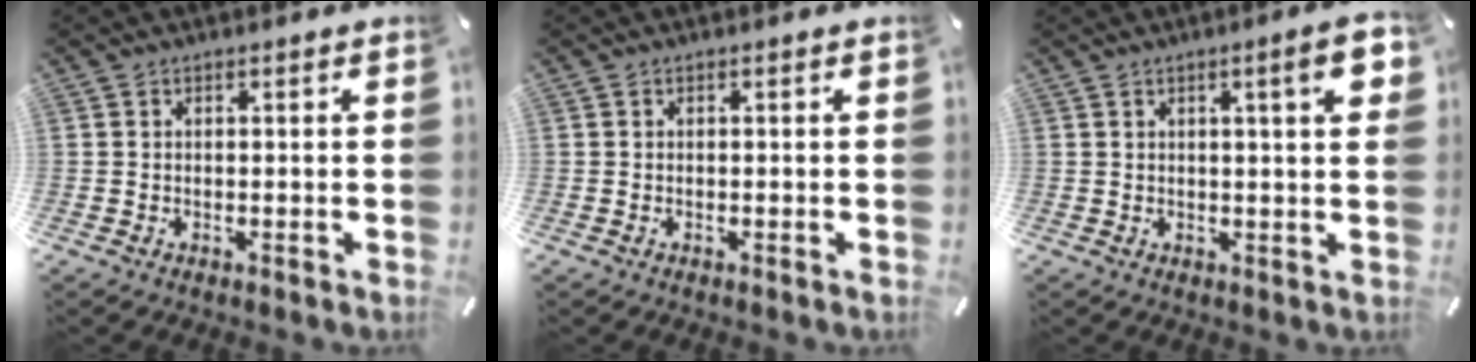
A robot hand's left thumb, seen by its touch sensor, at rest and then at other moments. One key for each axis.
{"total": 0.0}
{"total": 7.5, "fx": 2.8, "fy": 1.2, "fz": 6.9, "tx": -0.099, "ty": -0.004, "tz": 0.039}